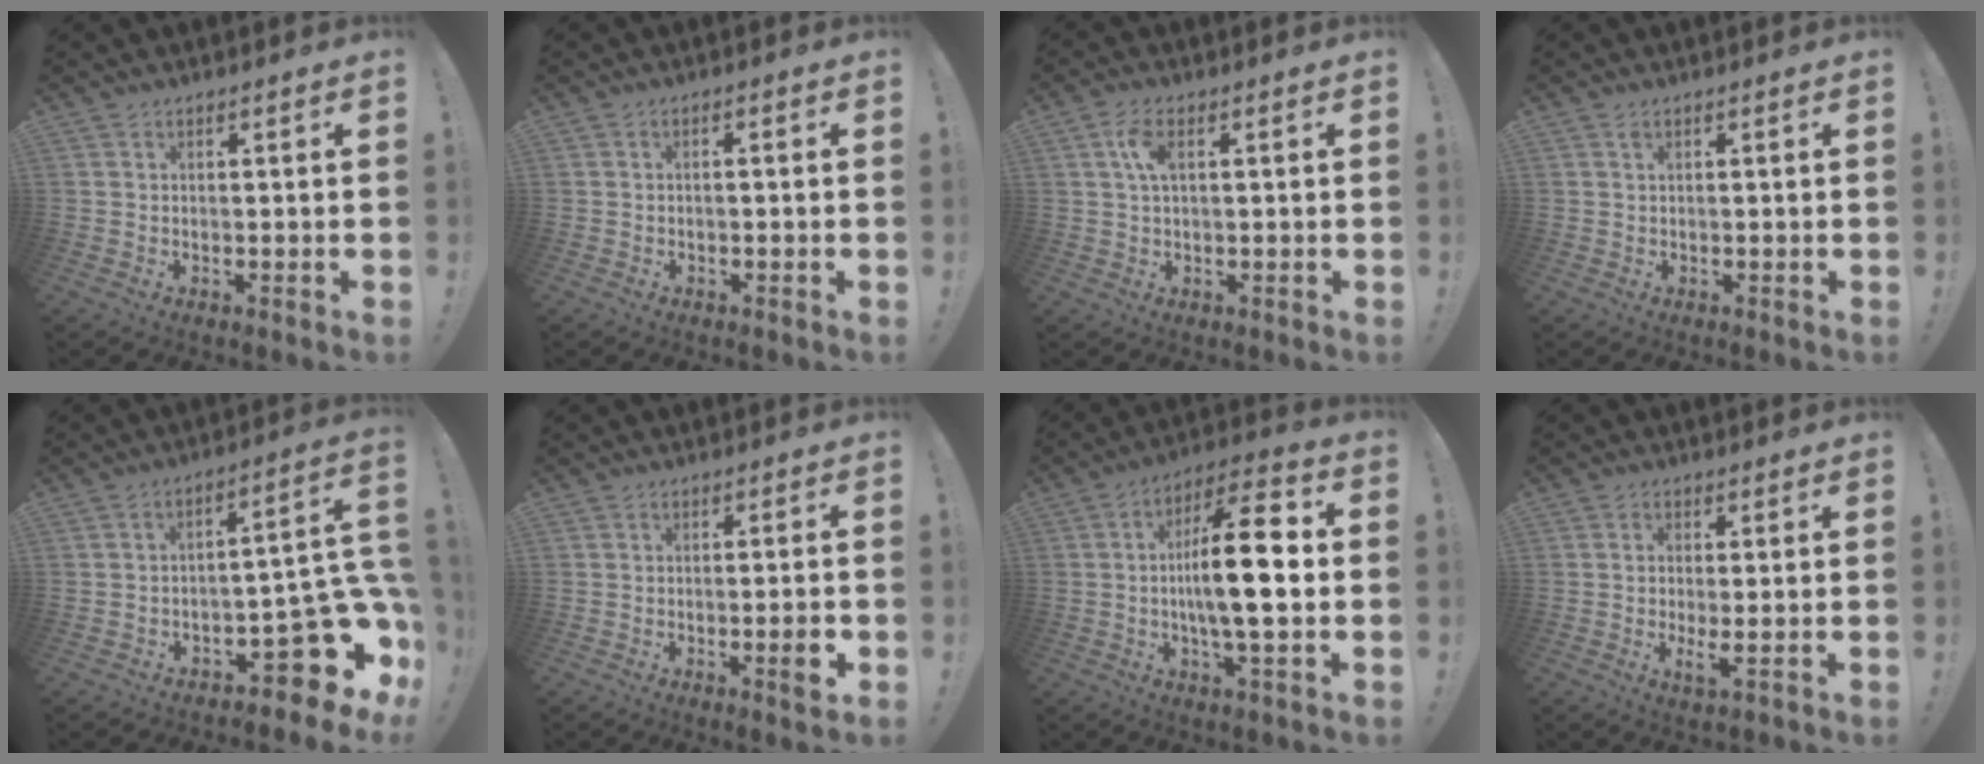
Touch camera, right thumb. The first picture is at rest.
{"total": 1.2, "force": [-0.8, -0.1, 0.8], "torque": [-0.017, 0.003, -0.014]}
{"total": 5.2, "force": [1.5, 2.5, 4.4], "torque": [-0.087, 0.007, 0.027]}
{"total": 0.9, "force": [0.6, 0.4, 0.6], "torque": [-0.020, 0.004, 0.012]}
{"total": 16.5, "force": [-7.2, 6.7, 13.2], "torque": [-0.135, 0.029, -0.104]}
{"total": 3.5, "force": [-1.1, 0.2, 3.3], "torque": [-0.048, -0.004, -0.018]}
{"total": 17.4, "force": [-1.1, 4.8, 16.7], "torque": [-0.277, 0.003, -0.026]}
{"total": 3.5, "force": [0.1, 0.1, 3.5], "torque": [-0.059, -0.017, 0.000]}